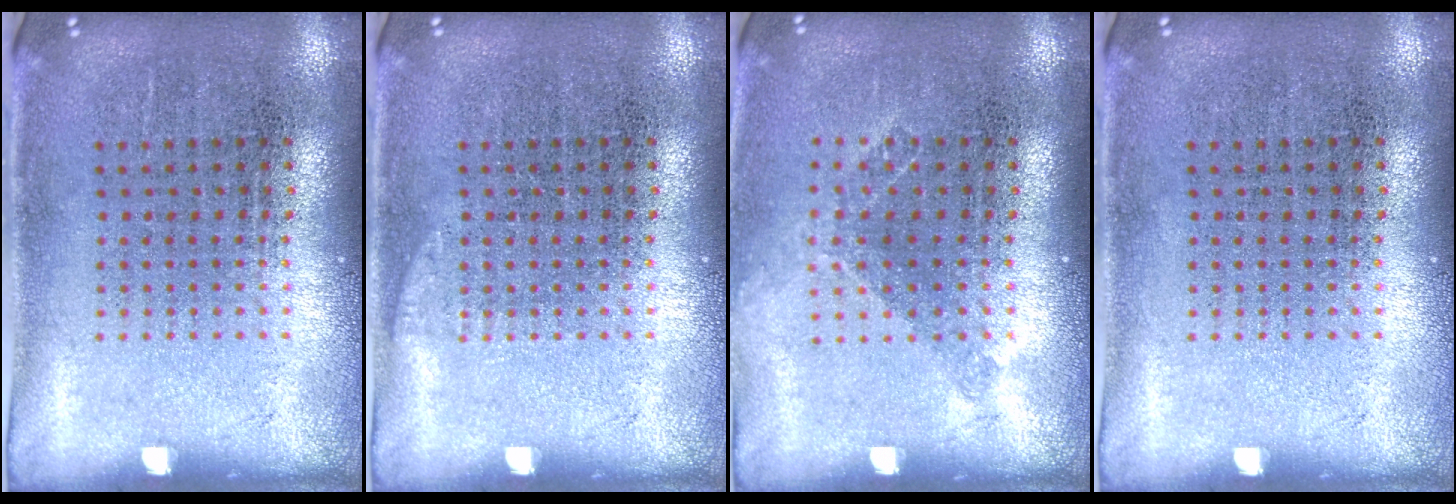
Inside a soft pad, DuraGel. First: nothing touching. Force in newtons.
{"total": 0.6, "press": 0.6, "slide": 0.2}
{"total": 1.1, "press": 0.9, "slide": 0.6}
{"total": 0.0}